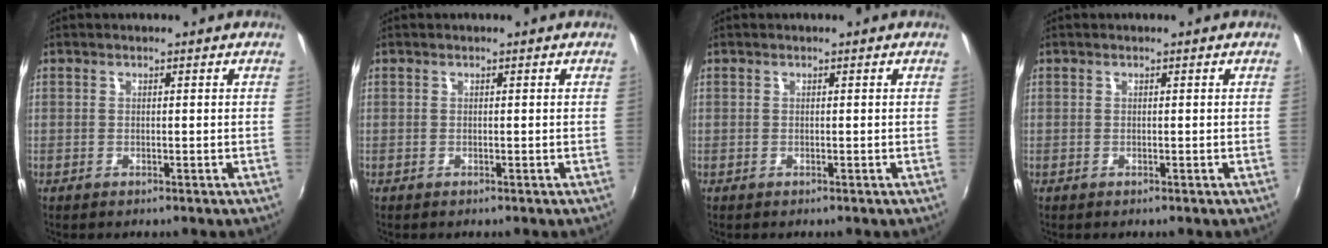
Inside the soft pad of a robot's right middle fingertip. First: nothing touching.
{"total": 0.0}
{"total": 0.0}
{"total": 0.0}